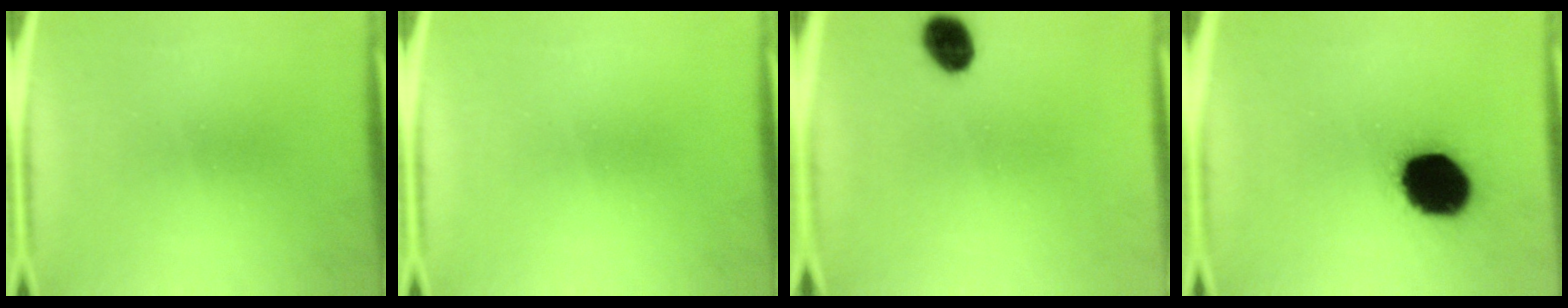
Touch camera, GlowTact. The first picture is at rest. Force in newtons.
{"total": 0.0}
{"total": 6.5}
{"total": 18.9}